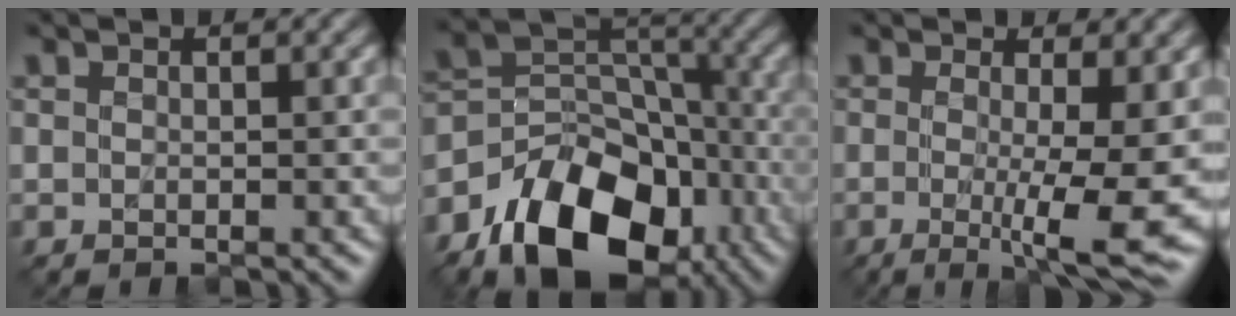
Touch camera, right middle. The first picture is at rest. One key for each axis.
{"total": 12.2, "fx": -7.0, "fy": 7.5, "fz": 6.7, "tx": -0.114, "ty": 0.001, "tz": -0.133}
{"total": 7.0, "fx": -0.9, "fy": 1.0, "fz": 6.9, "tx": -0.108, "ty": -0.016, "tz": -0.011}